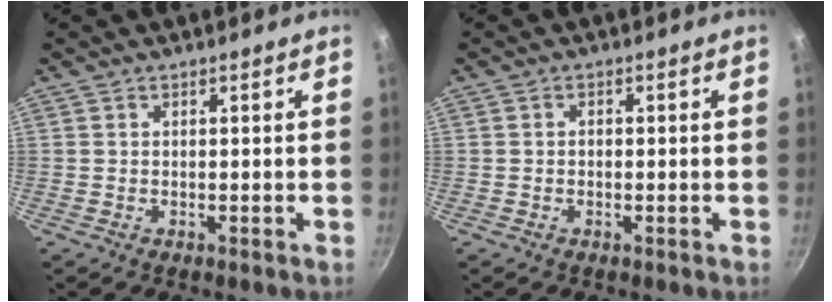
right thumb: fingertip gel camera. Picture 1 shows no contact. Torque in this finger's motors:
{"motor_torque": [-0.29, 0.07, -0.17, 0.03, 0.05]}